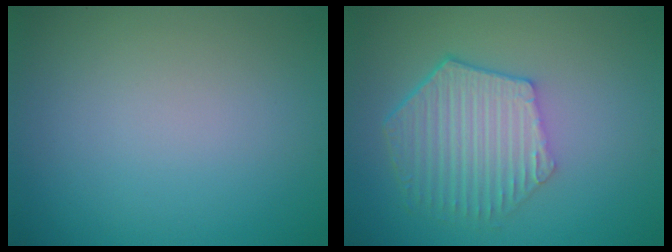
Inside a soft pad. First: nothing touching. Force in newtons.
{"total": 6.0, "press": 4.4, "slide": 4.0}